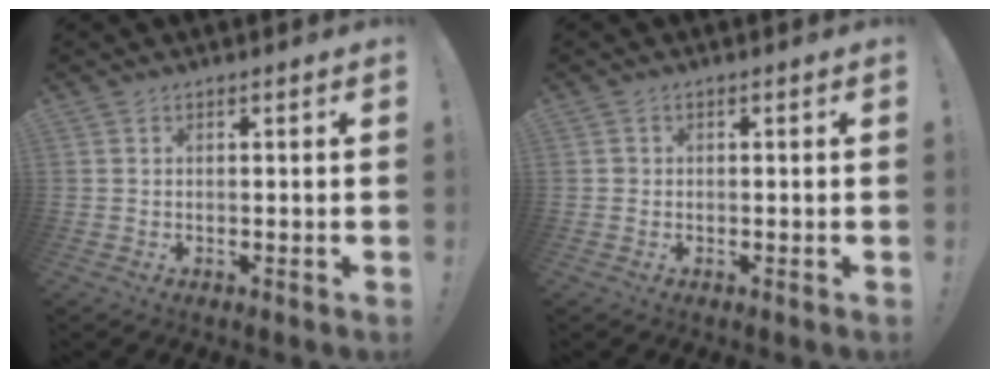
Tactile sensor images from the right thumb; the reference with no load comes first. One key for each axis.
{"total": 0.9, "fx": -0.1, "fy": 0.9, "fz": 0.2, "tx": -0.010, "ty": 0.005, "tz": 0.000}